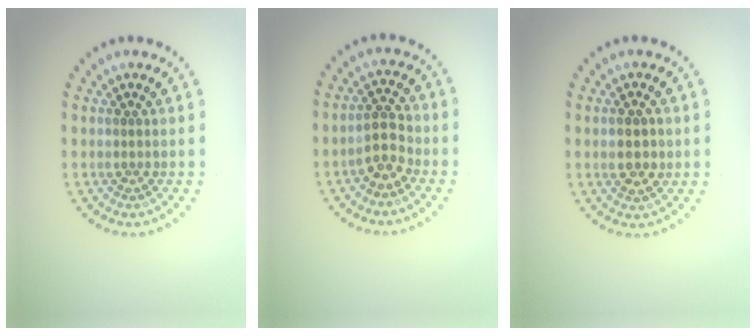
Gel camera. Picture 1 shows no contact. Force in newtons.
{"total": 2.8, "press": 2.7, "slide": 1.0}
{"total": 1.9, "press": 1.9, "slide": 0.1}